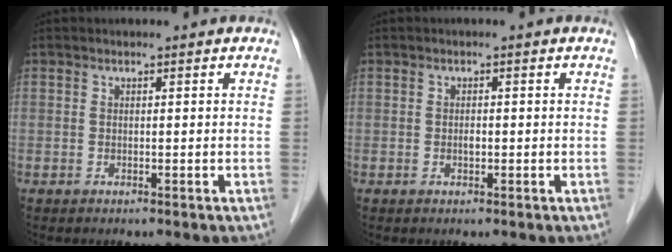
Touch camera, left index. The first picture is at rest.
{"total": 0.8, "force": [-0.2, 0.4, 0.6], "torque": [-0.014, 0.000, -0.003]}